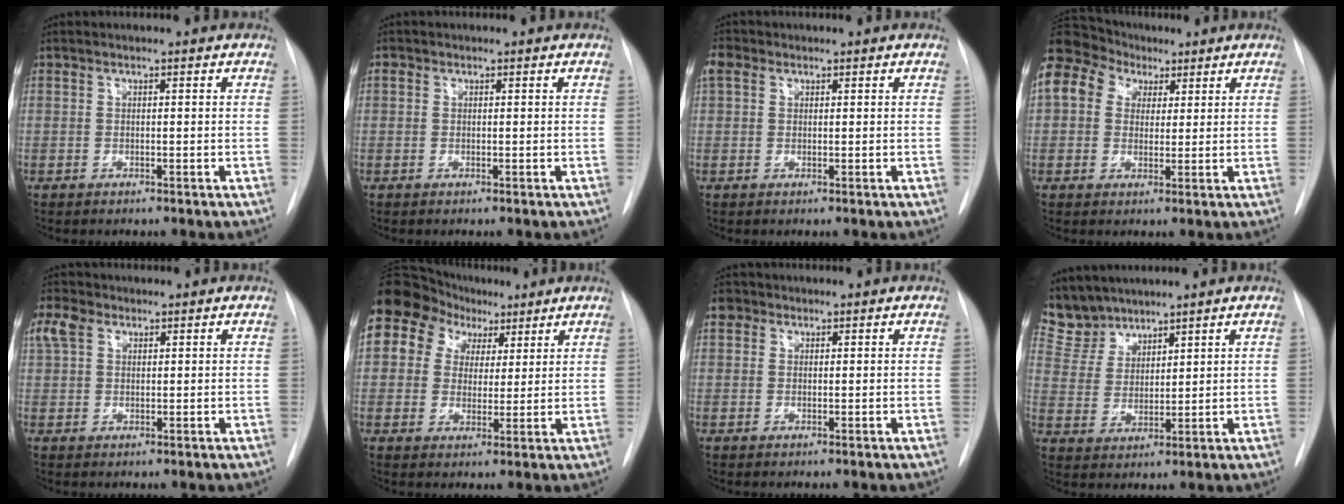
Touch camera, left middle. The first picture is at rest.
{"total": 0.7, "force": [0.3, 0.6, 0.1], "torque": [0.003, 0.006, 0.003]}
{"total": 2.4, "force": [1.3, 1.8, 1.0], "torque": [-0.026, 0.019, 0.025]}
{"total": 22.3, "force": [9.8, 17.3, 10.1], "torque": [-0.311, 0.121, 0.188]}
{"total": 4.4, "force": [2.3, 3.0, 2.4], "torque": [-0.064, 0.018, 0.047]}
{"total": 17.0, "force": [8.3, 13.5, 6.3], "torque": [-0.154, 0.082, 0.156]}
{"total": 2.1, "force": [1.1, 1.7, 0.4], "torque": [0.000, 0.007, 0.012]}
{"total": 6.7, "force": [6.2, 2.4, 0.2], "torque": [-0.011, 0.007, 0.139]}